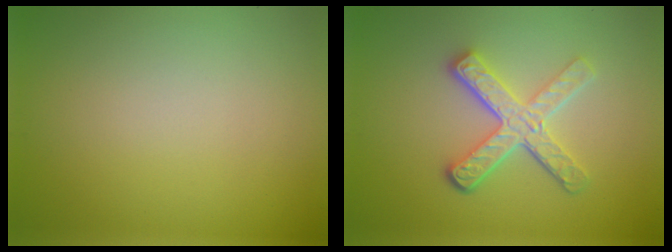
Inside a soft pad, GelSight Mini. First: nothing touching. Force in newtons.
{"total": 4.6, "press": 3.5, "slide": 3.0}